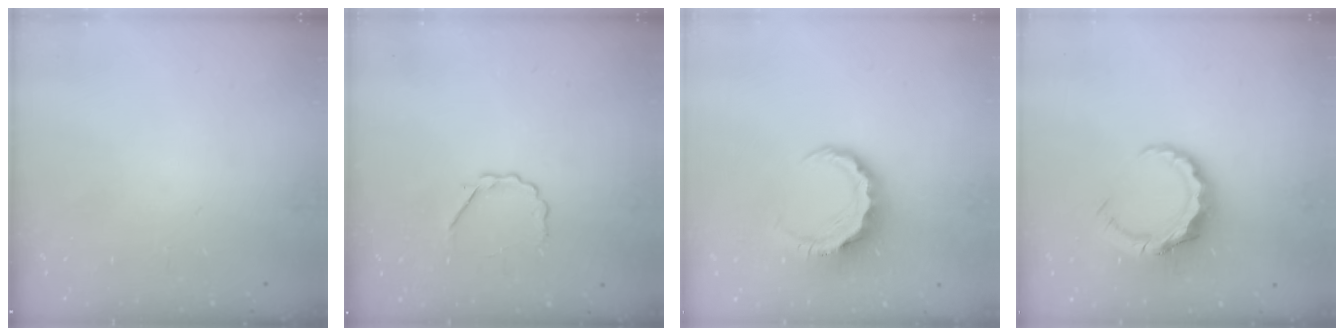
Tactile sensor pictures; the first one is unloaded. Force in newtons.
{"total": 3.5, "press": 3.3, "slide": 1.2}
{"total": 8.4, "press": 8.3, "slide": 1.4}
{"total": 7.6, "press": 7.4, "slide": 1.8}